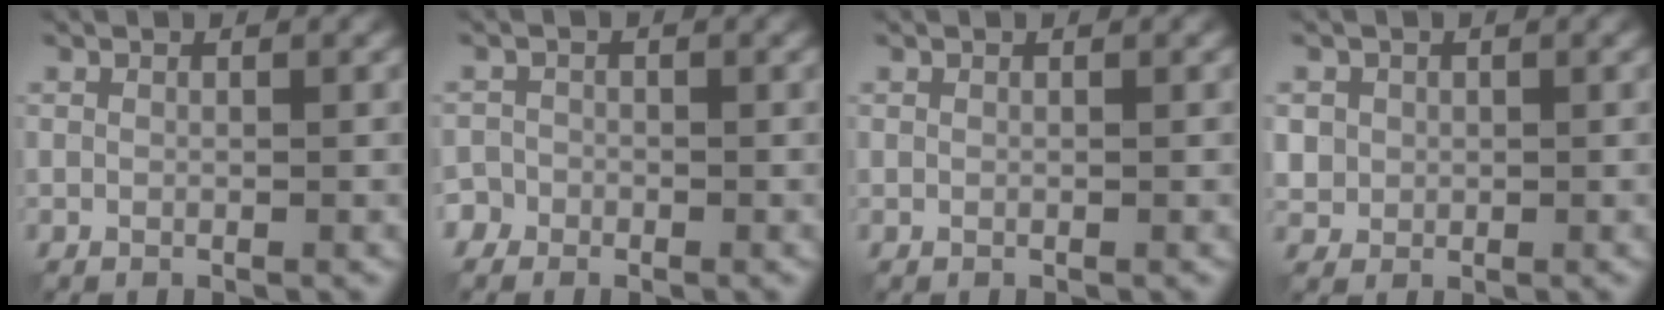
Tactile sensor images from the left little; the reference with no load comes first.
{"total": 2.2, "force": [-1.7, 1.5, 0.0], "torque": [0.012, 0.004, -0.030]}
{"total": 0.0}
{"total": 1.8, "force": [0.2, 1.8, 0.3], "torque": [-0.008, -0.001, 0.018]}